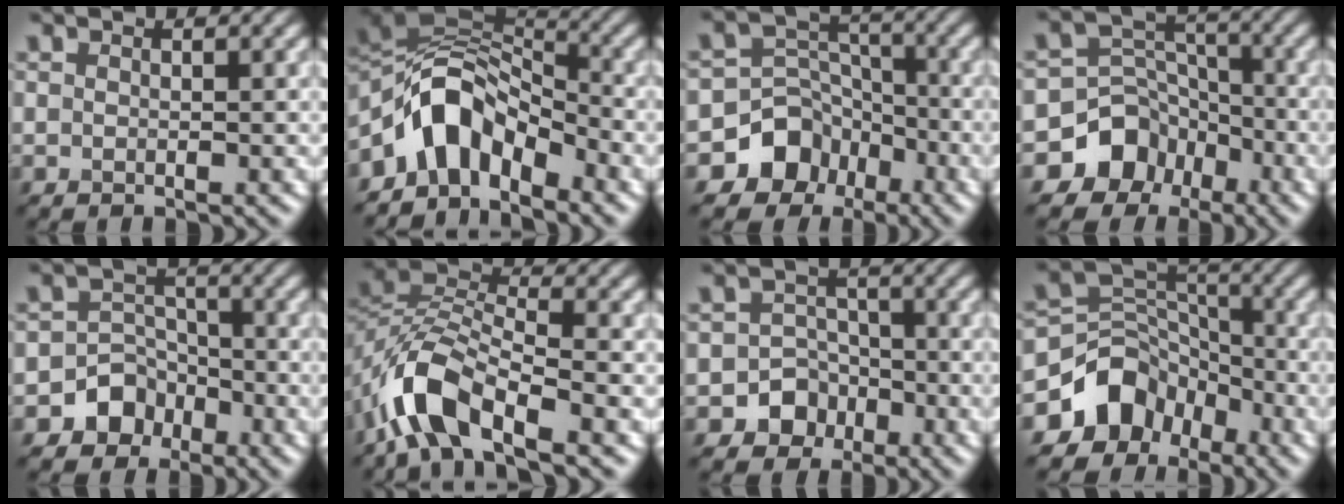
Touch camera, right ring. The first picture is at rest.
{"total": 7.2, "force": [-4.1, 4.2, 4.3], "torque": [-0.054, 0.012, -0.088]}
{"total": 7.5, "force": [-4.4, 6.0, 1.4], "torque": [0.000, 0.010, -0.095]}
{"total": 8.2, "force": [-4.9, 6.5, 1.2], "torque": [0.001, 0.009, -0.104]}
{"total": 5.2, "force": [-3.0, 4.1, 0.9], "torque": [0.020, 0.004, -0.068]}
{"total": 7.7, "force": [-4.5, 3.5, 5.1], "torque": [-0.092, 0.005, -0.097]}
{"total": 5.0, "force": [-2.5, 4.2, 0.8], "torque": [0.023, 0.000, -0.059]}
{"total": 7.3, "force": [-4.1, 5.6, 2.3], "torque": [-0.030, 0.002, -0.083]}